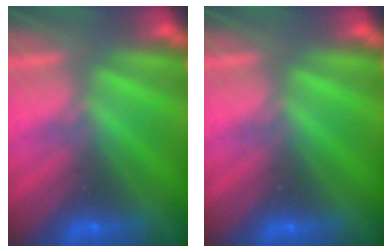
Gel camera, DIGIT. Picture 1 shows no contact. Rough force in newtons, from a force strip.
{"total": 0.0}